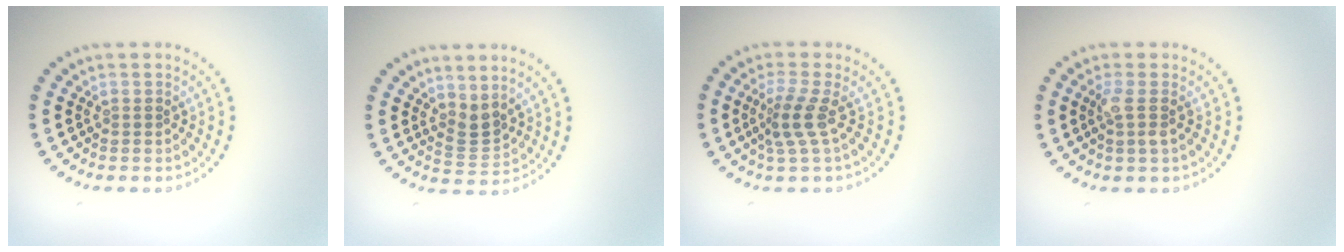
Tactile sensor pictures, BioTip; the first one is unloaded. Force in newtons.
{"total": 2.0, "press": 1.4, "slide": 1.5}
{"total": 2.6, "press": 1.8, "slide": 1.8}
{"total": 1.7, "press": 1.4, "slide": 0.9}